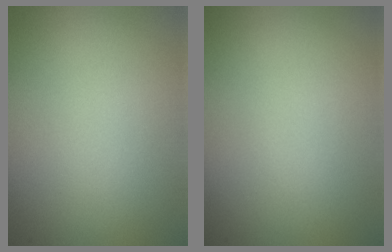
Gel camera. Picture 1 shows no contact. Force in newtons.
{"total": 0.0}